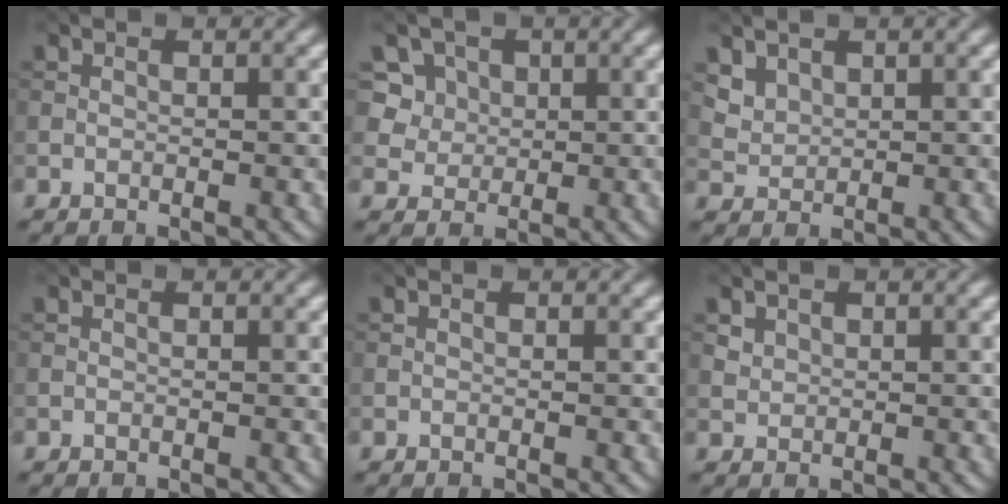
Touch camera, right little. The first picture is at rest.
{"total": 7.2, "force": [3.3, 5.7, 2.8], "torque": [-0.049, 0.009, 0.046]}
{"total": 2.3, "force": [1.5, 1.5, 0.7], "torque": [-0.023, -0.014, 0.050]}
{"total": 0.0}
{"total": 0.0}
{"total": 1.1, "force": [0.6, 0.9, 0.2], "torque": [-0.003, -0.004, 0.017]}